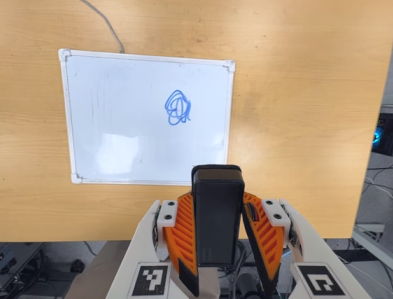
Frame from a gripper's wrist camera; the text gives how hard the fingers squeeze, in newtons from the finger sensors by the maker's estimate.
{"total": 3.7, "left": 3.0, "right": 4.5}